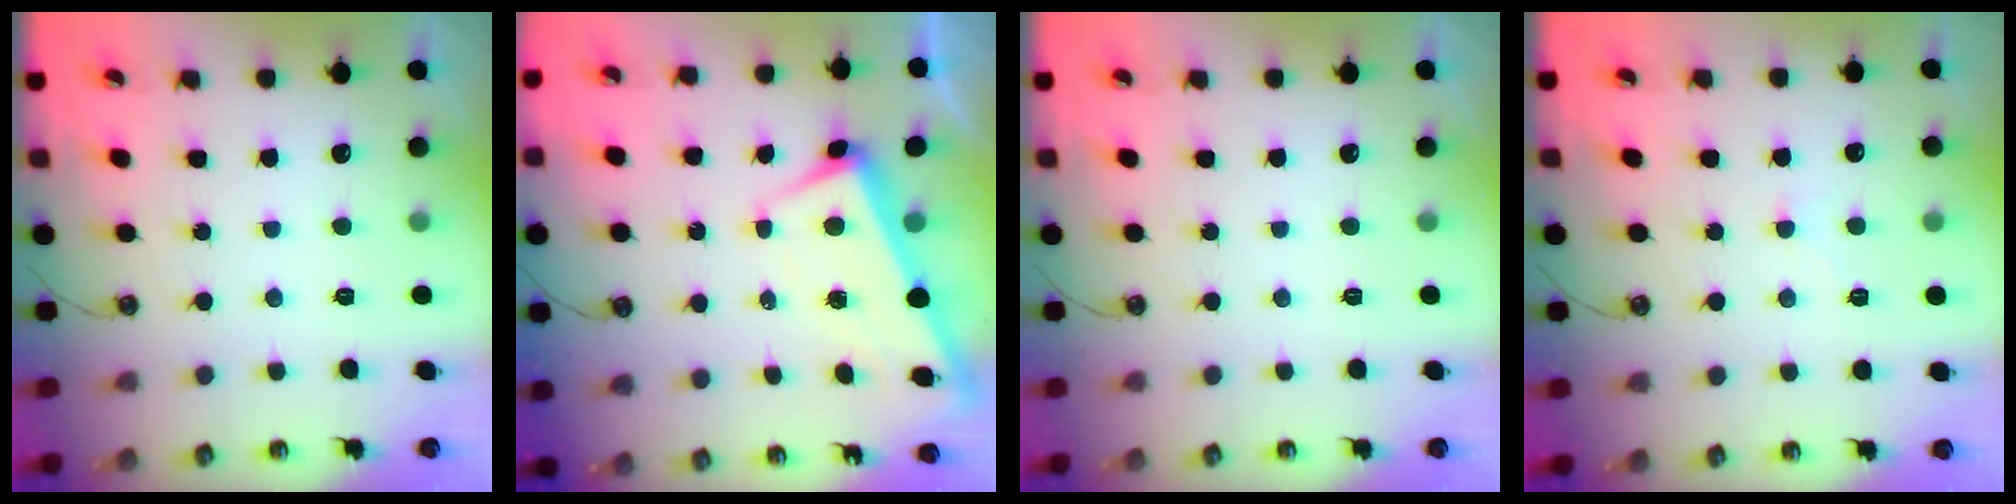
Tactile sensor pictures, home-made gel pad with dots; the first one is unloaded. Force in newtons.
{"total": 1.2, "press": 1.1, "slide": 0.5}
{"total": 0.0}
{"total": 1.0, "press": 1.0, "slide": 0.2}